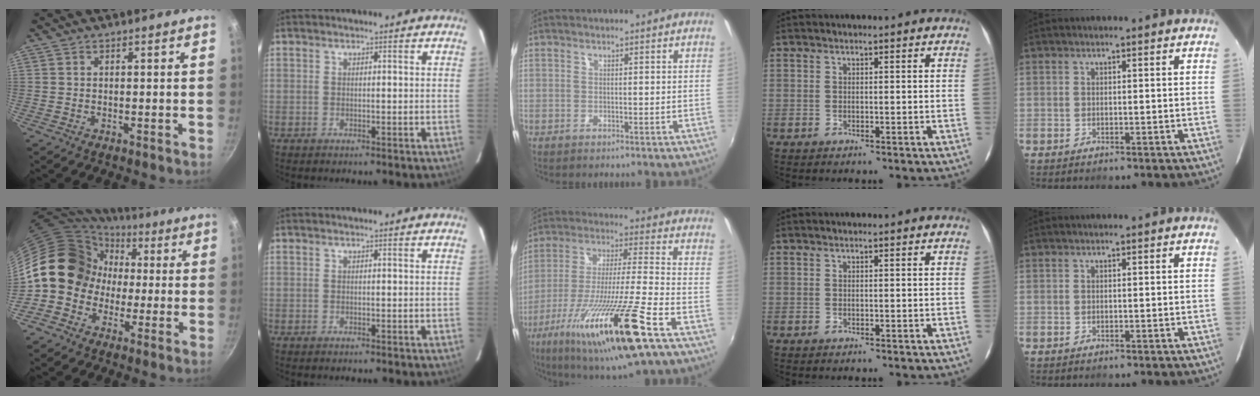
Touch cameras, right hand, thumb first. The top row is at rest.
{"thumb": {"total": 15.4, "force": [0.6, 13.3, 7.7], "torque": [-0.097, 0.041, -0.005]}, "middle": {"total": 23.4, "force": [-12.2, 1.4, 20.0], "torque": [-0.374, -0.061, -0.216]}}